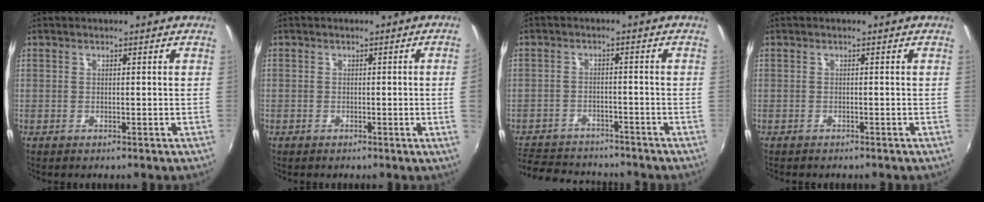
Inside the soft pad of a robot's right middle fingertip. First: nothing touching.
{"total": 2.3, "force": [-0.2, -1.3, 1.9], "torque": [-0.027, -0.013, 0.001]}
{"total": 12.5, "force": [-10.7, 5.0, 3.9], "torque": [-0.110, 0.011, -0.164]}
{"total": 0.8, "force": [-0.7, 0.1, 0.1], "torque": [-0.006, -0.004, -0.011]}